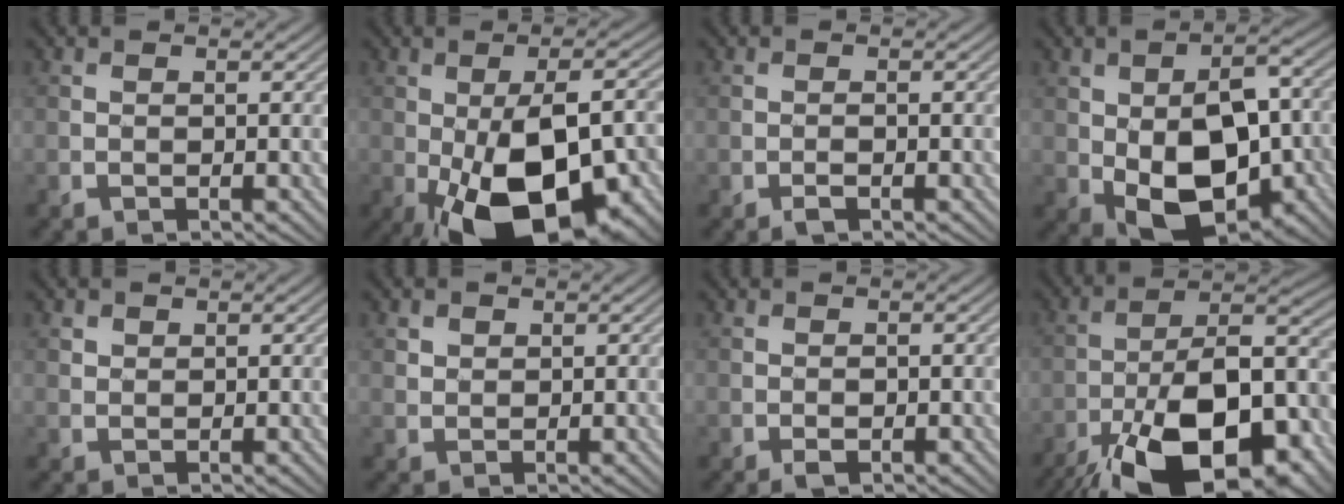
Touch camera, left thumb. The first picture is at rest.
{"total": 17.9, "force": [-6.1, 8.6, 14.4], "torque": [-0.236, -0.033, -0.080]}
{"total": 0.8, "force": [-0.4, 0.2, 0.7], "torque": [-0.012, 0.003, -0.009]}
{"total": 14.6, "force": [-3.4, 8.6, 11.2], "torque": [-0.184, -0.019, -0.045]}
{"total": 1.2, "force": [1.0, 0.6, -0.1], "torque": [0.003, 0.001, 0.017]}
{"total": 1.4, "force": [1.1, 0.9, 0.0], "torque": [-0.001, 0.002, 0.020]}
{"total": 1.1, "force": [-0.3, 0.6, 0.8], "torque": [-0.012, 0.002, -0.005]}
{"total": 19.1, "force": [-10.6, 8.0, 13.8], "torque": [-0.239, -0.025, -0.176]}